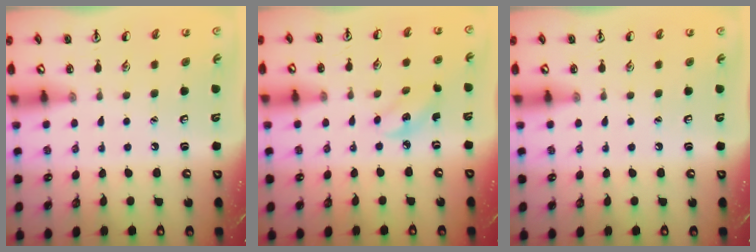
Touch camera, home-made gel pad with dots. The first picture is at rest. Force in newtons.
{"total": 2.8, "press": 2.7, "slide": 0.8}
{"total": 0.0}